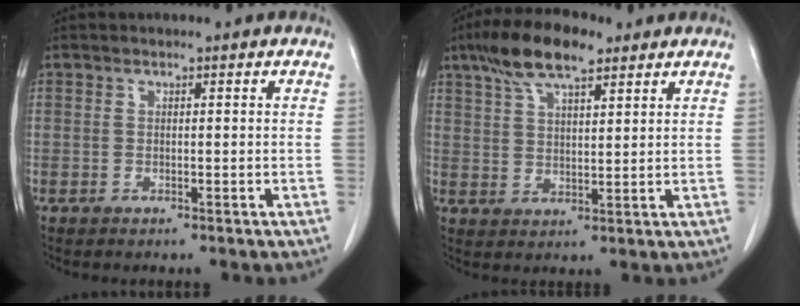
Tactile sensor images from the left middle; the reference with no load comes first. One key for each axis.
{"total": 9.6, "fx": 6.4, "fy": 2.7, "fz": 6.6, "tx": -0.128, "ty": 0.018, "tz": 0.116}